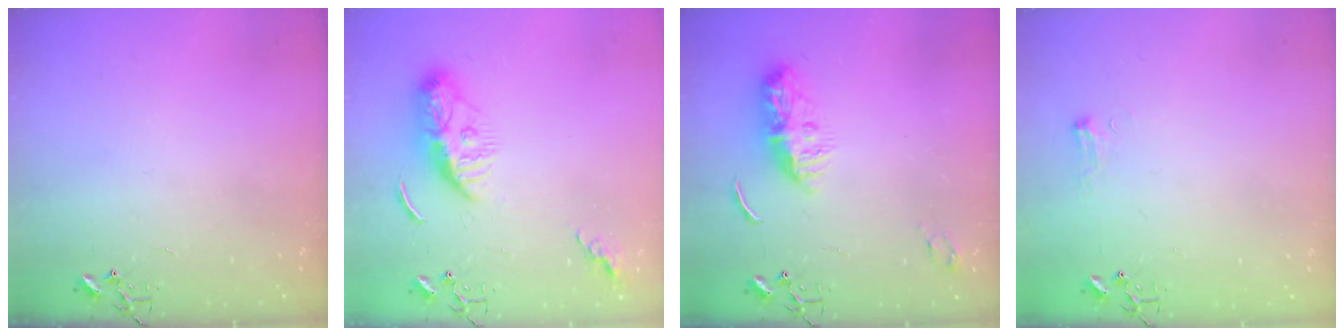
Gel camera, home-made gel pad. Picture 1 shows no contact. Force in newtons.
{"total": 9.4, "press": 9.4, "slide": 1.0}
{"total": 9.4, "press": 9.4, "slide": 0.4}
{"total": 5.5, "press": 5.5, "slide": 0.7}